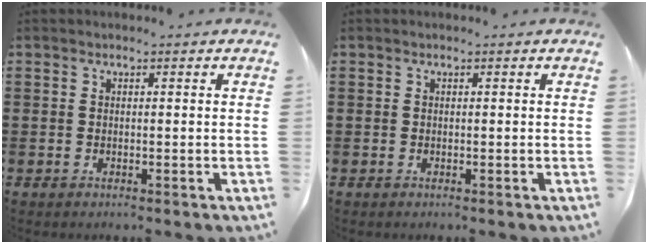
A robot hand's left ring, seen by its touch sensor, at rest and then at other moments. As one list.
[{"total": 0.0}]